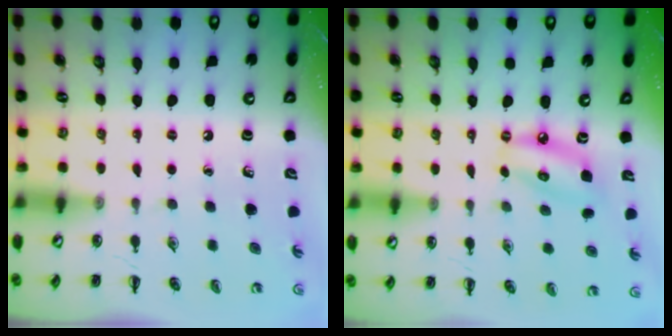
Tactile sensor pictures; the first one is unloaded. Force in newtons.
{"total": 9.0, "press": 8.7, "slide": 2.3}